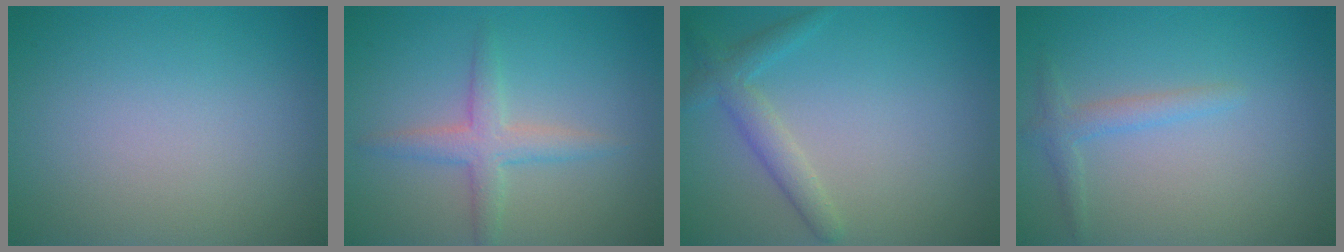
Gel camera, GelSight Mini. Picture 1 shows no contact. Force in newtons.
{"total": 2.9, "press": 2.9, "slide": 0.1}
{"total": 2.5, "press": 2.5, "slide": 0.1}
{"total": 1.3, "press": 1.3, "slide": 0.1}